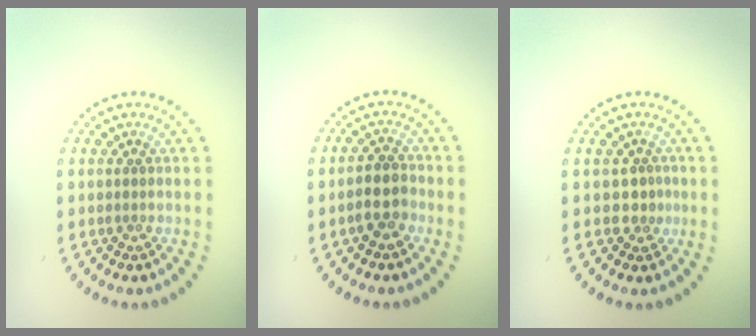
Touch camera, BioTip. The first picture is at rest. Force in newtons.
{"total": 2.5, "press": 2.4, "slide": 0.8}
{"total": 1.6, "press": 1.3, "slide": 1.0}